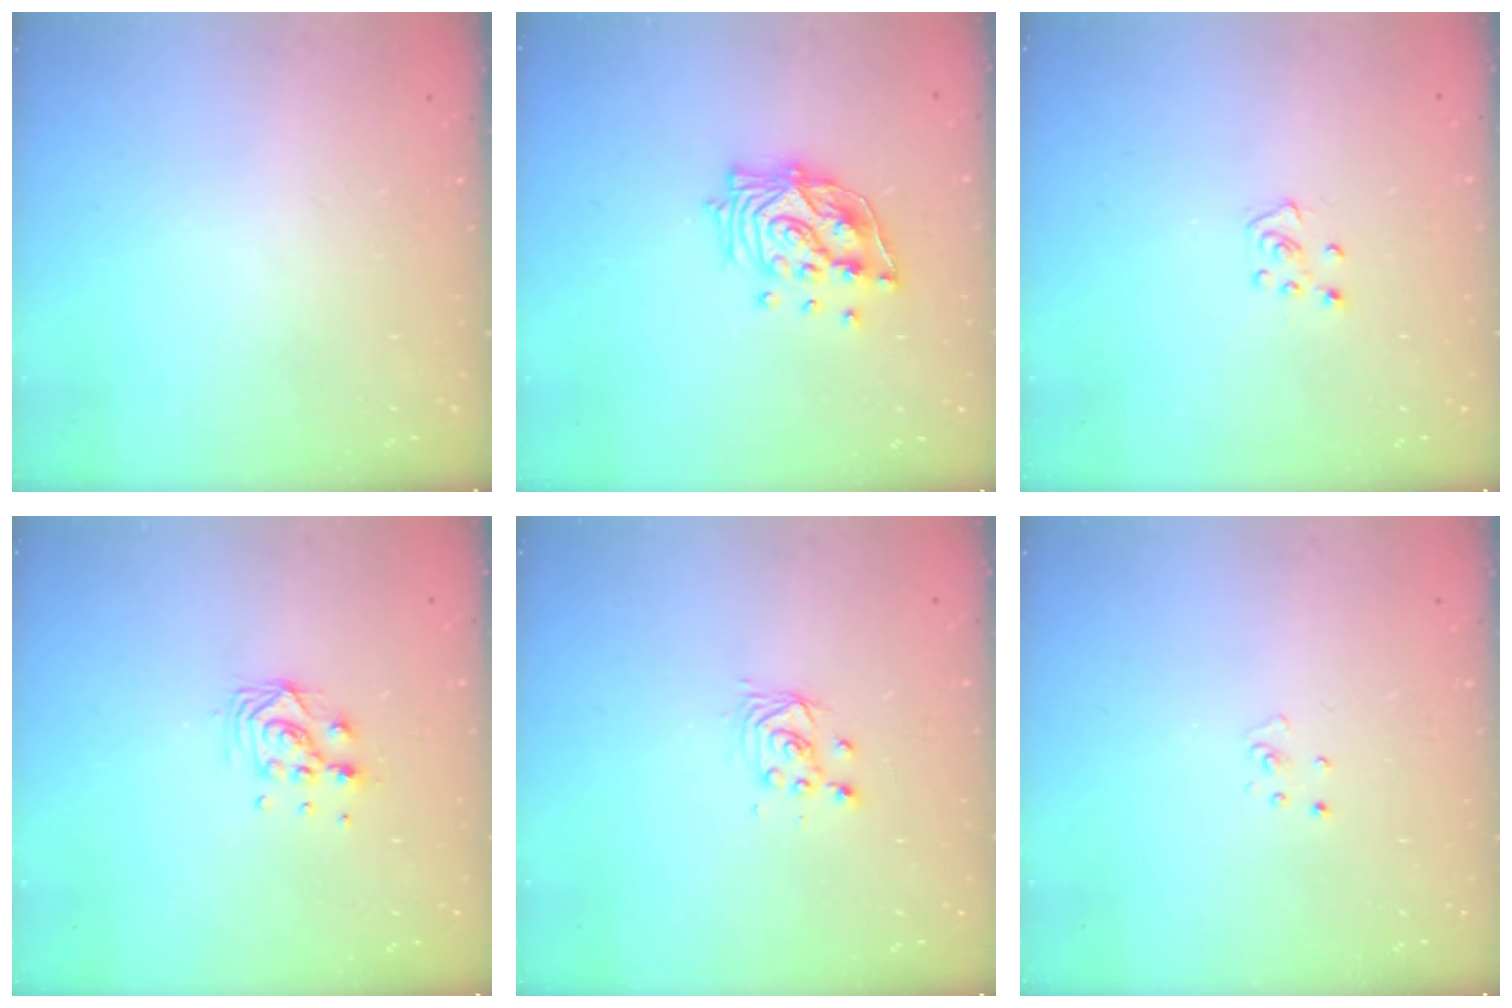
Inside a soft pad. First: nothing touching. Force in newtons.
{"total": 14.2, "press": 14.1, "slide": 1.9}
{"total": 4.8, "press": 4.8, "slide": 0.4}
{"total": 7.8, "press": 7.8, "slide": 0.7}
{"total": 2.9, "press": 2.9, "slide": 0.1}
{"total": 2.3, "press": 2.3, "slide": 0.2}